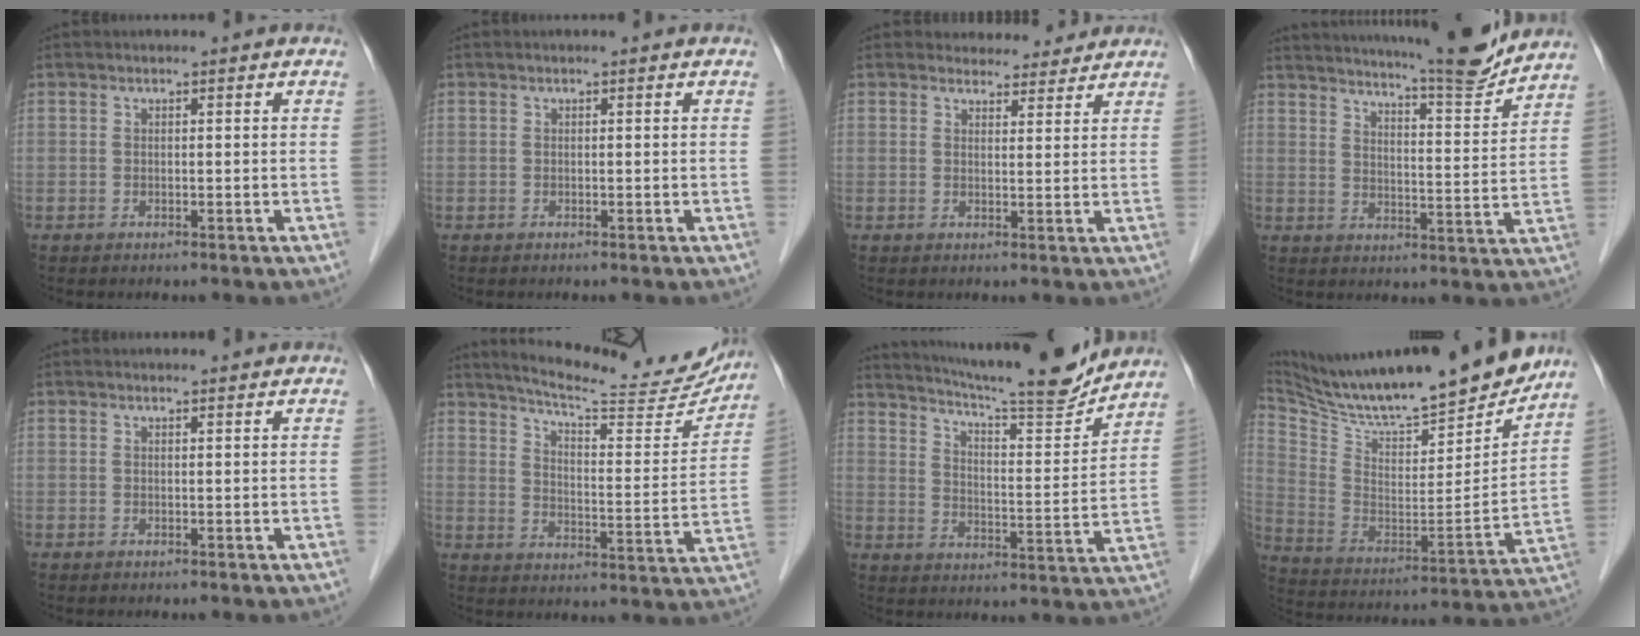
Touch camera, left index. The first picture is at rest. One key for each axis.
{"total": 0.0}
{"total": 4.4, "fx": 4.1, "fy": 1.5, "fz": 0.1, "tx": 0.004, "ty": 0.002, "tz": 0.051}
{"total": 14.9, "fx": 13.9, "fy": 0.1, "fz": 5.4, "tx": -0.088, "ty": -0.031, "tz": 0.189}
{"total": 0.8, "fx": 0.8, "fy": 0.0, "fz": 0.0, "tx": -0.007, "ty": 0.002, "tz": 0.012}
{"total": 15.1, "fx": 14.4, "fy": 1.8, "fz": 4.1, "tx": -0.058, "ty": -0.032, "tz": 0.186}
{"total": 17.0, "fx": 15.8, "fy": 0.3, "fz": 6.1, "tx": -0.105, "ty": -0.033, "tz": 0.225}
{"total": 25.8, "fx": 23.0, "fy": 3.3, "fz": 11.2, "tx": -0.206, "ty": -0.048, "tz": 0.356}